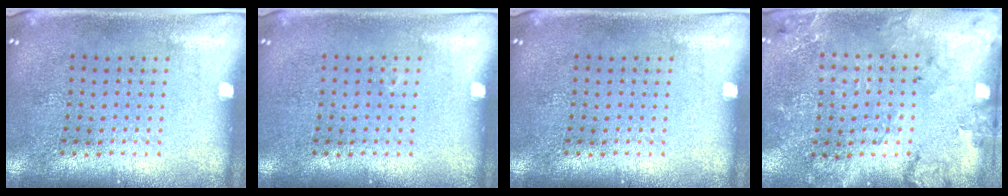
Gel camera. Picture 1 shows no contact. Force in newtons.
{"total": 0.0}
{"total": 0.0}
{"total": 1.8, "press": 1.7, "slide": 0.6}